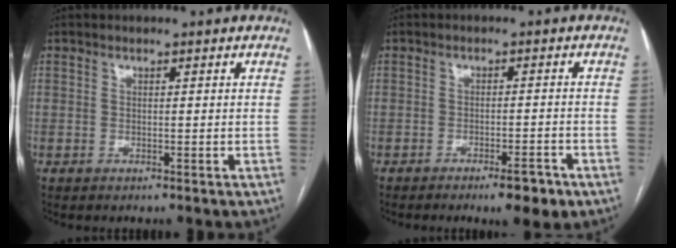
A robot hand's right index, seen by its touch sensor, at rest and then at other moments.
{"total": 4.7, "force": [-3.1, 0.9, 3.5], "torque": [-0.048, -0.003, -0.042]}